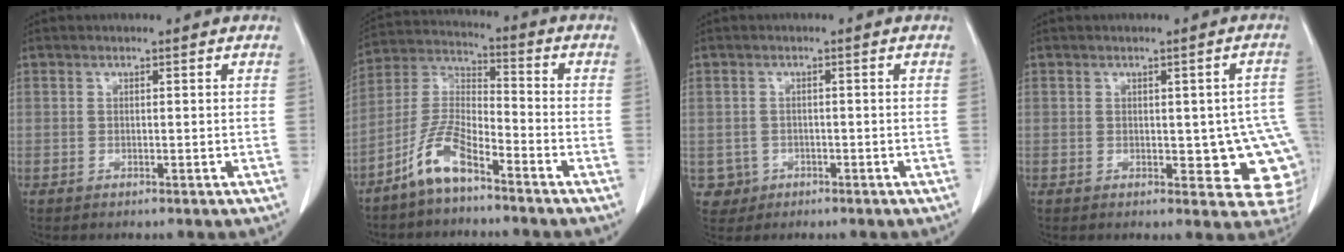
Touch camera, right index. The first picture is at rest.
{"total": 8.7, "force": [-6.0, 2.1, 5.9], "torque": [-0.133, 0.001, -0.124]}
{"total": 3.2, "force": [-0.9, 3.1, -0.2], "torque": [0.011, 0.012, -0.012]}
{"total": 9.2, "force": [-1.2, 4.2, 8.1], "torque": [-0.071, 0.010, -0.008]}